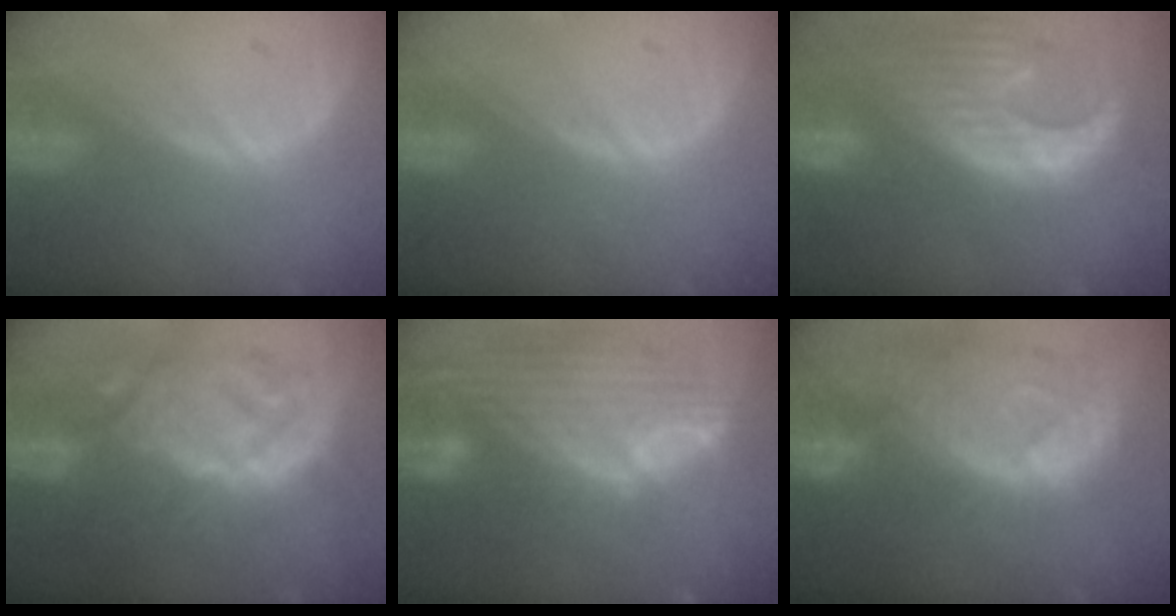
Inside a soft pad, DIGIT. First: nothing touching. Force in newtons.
{"total": 0.0}
{"total": 13.2, "press": 11.3, "slide": 6.8}
{"total": 10.3, "press": 10.3, "slide": 0.6}
{"total": 12.0, "press": 10.1, "slide": 6.4}
{"total": 11.3, "press": 9.9, "slide": 5.4}